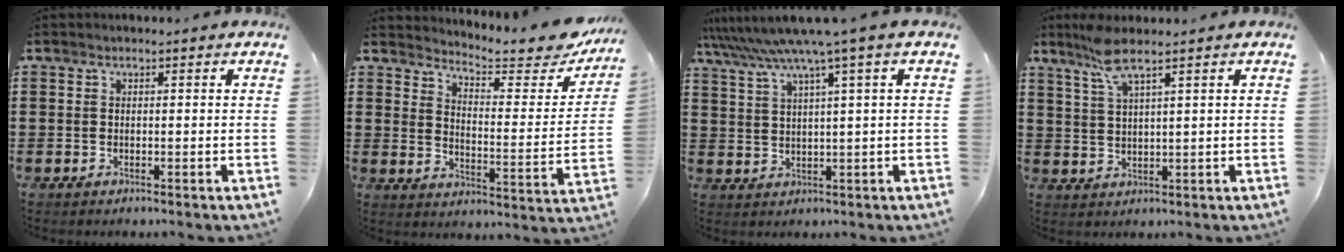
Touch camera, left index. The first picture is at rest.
{"total": 5.0, "force": [4.7, 0.8, 1.4], "torque": [-0.038, -0.043, 0.075]}
{"total": 6.1, "force": [3.9, -0.7, 4.6], "torque": [-0.104, -0.024, 0.064]}
{"total": 5.7, "force": [4.0, 0.3, 4.0], "torque": [-0.089, -0.002, 0.073]}